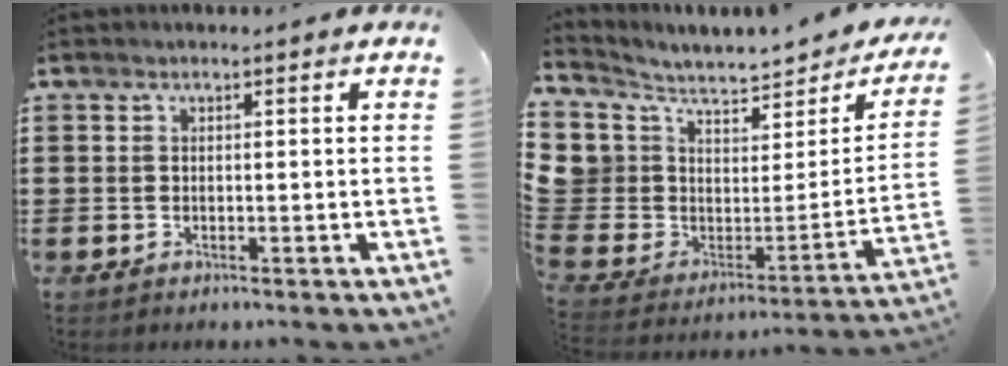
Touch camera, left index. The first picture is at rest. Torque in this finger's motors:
{"motor_torque": [1.09, -1.04, 0.65, 0.10]}